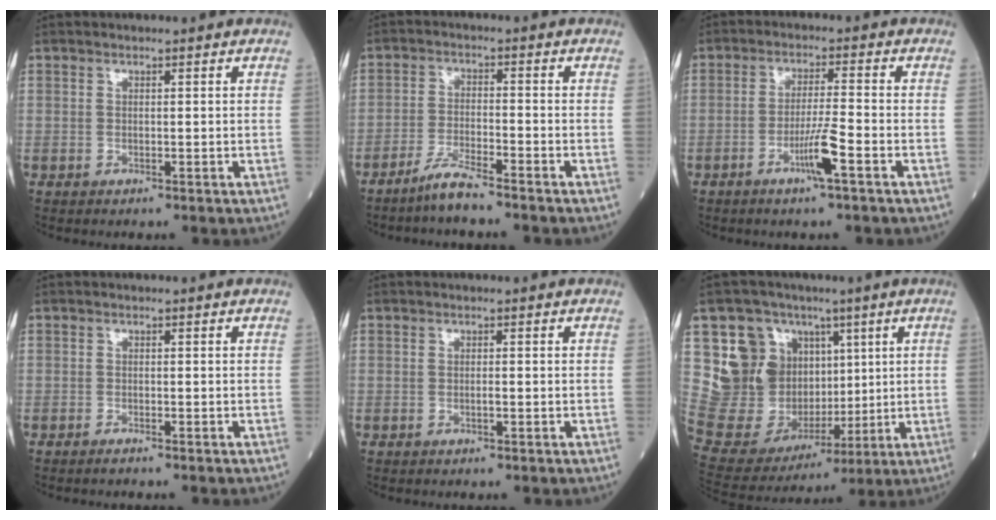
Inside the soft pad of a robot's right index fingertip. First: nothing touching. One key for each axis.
{"total": 4.5, "fx": -3.9, "fy": -0.2, "fz": 2.3, "tx": -0.050, "ty": -0.013, "tz": -0.080}
{"total": 5.2, "fx": -2.5, "fy": -0.5, "fz": 4.5, "tx": -0.085, "ty": -0.007, "tz": -0.049}
{"total": 0.9, "fx": -0.8, "fy": -0.1, "fz": 0.4, "tx": -0.012, "ty": -0.002, "tz": -0.012}
{"total": 0.6, "fx": -0.3, "fy": 0.0, "fz": 0.5, "tx": -0.010, "ty": 0.001, "tz": -0.005}
{"total": 15.6, "fx": 5.9, "fy": 12.5, "fz": 7.1, "tx": -0.155, "ty": 0.046, "tz": 0.135}